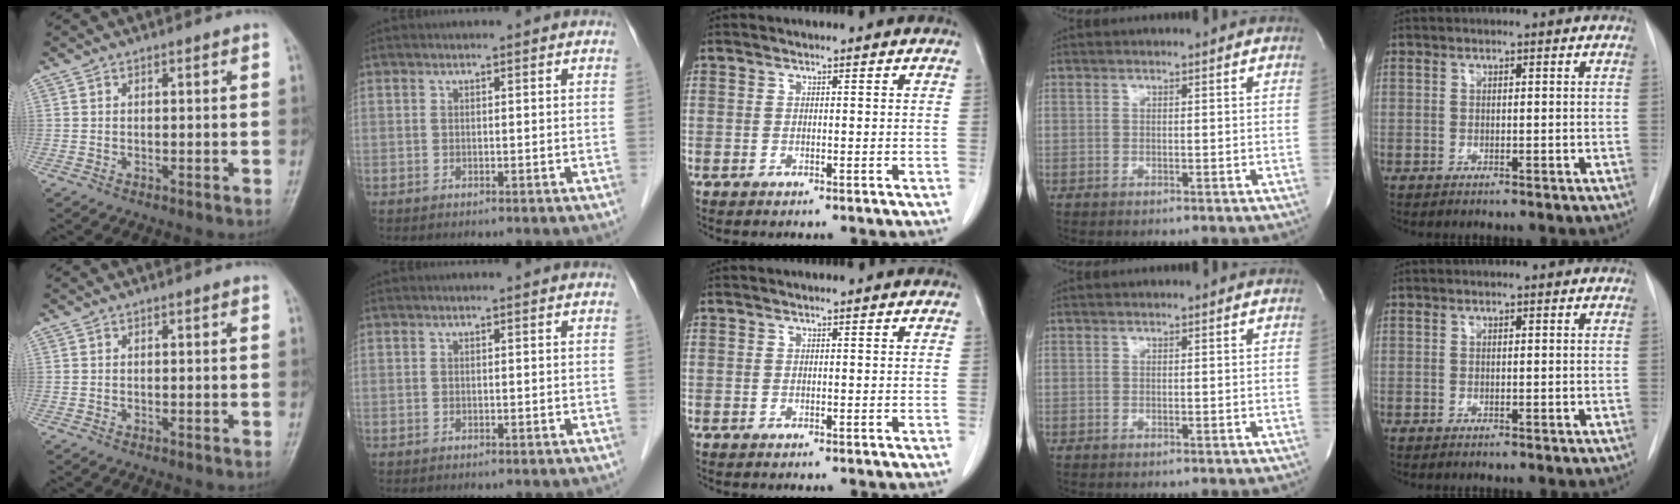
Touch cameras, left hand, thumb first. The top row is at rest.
{}